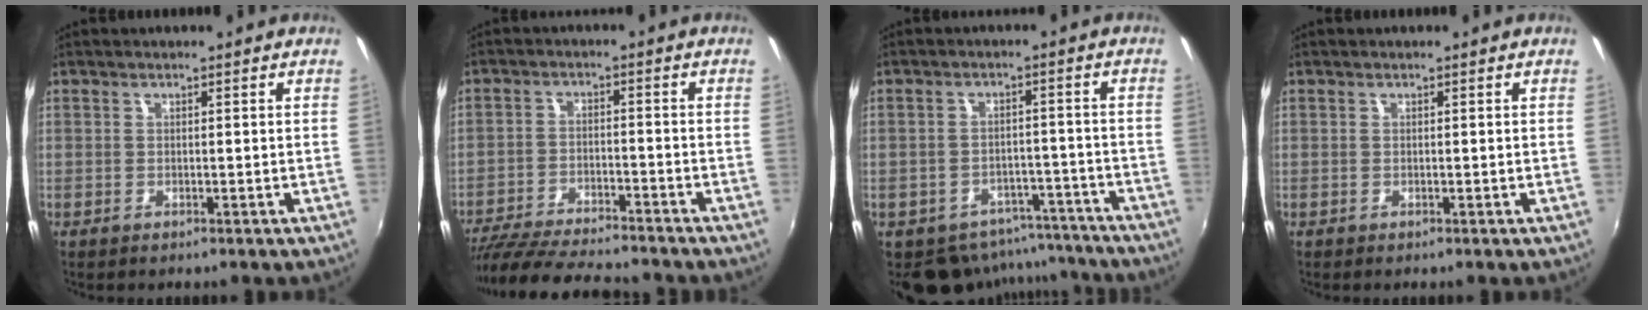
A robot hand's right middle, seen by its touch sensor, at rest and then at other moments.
{"total": 16.3, "force": [-14.5, 2.8, 7.0], "torque": [-0.151, -0.021, -0.233]}
{"total": 11.6, "force": [-9.5, 6.1, 2.5], "torque": [-0.053, 0.025, -0.106]}
{"total": 0.0}